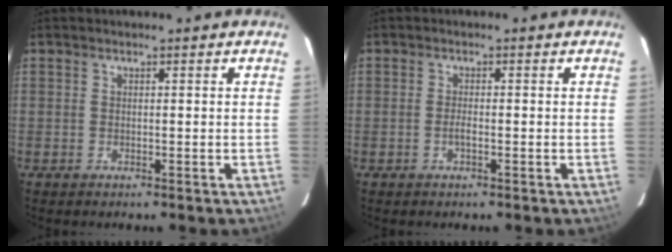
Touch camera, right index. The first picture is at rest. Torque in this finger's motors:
{"motor_torque": [0.31, -0.18, 0.24, 0.04]}